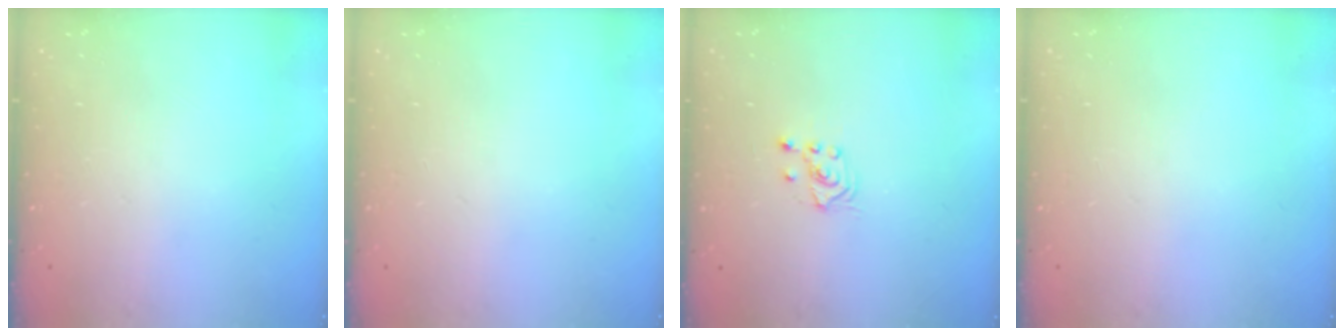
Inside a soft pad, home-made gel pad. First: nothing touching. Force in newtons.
{"total": 0.0}
{"total": 2.1, "press": 2.0, "slide": 0.8}
{"total": 0.0}